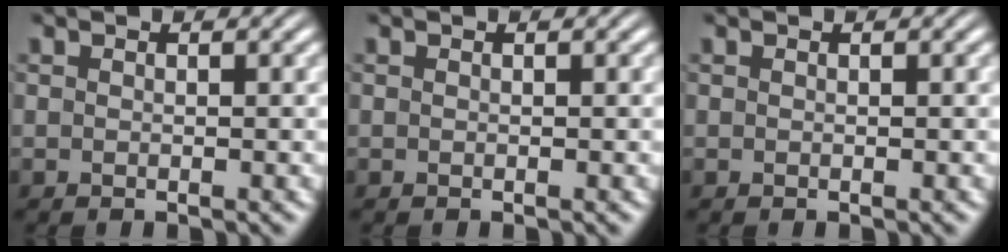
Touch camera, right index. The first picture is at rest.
{"total": 0.0}
{"total": 0.0}